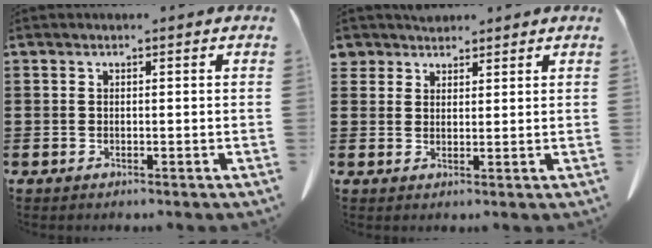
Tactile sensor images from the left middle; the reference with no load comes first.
{"total": 2.8, "force": [2.5, 1.3, -0.1], "torque": [-0.008, 0.004, 0.048]}